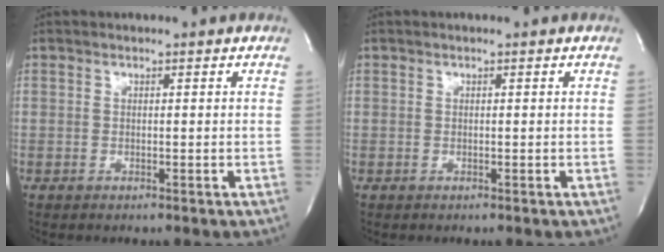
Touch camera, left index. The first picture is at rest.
{"total": 0.0}